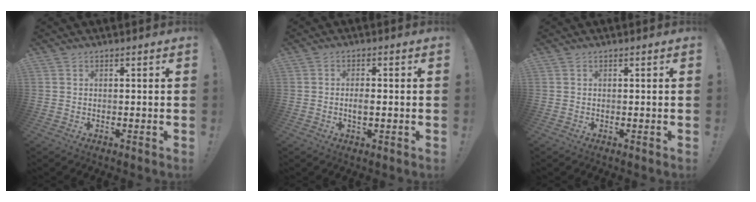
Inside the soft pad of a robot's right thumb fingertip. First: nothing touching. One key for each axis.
{"total": 2.8, "fx": -0.7, "fy": 1.0, "fz": 2.5, "tx": -0.038, "ty": 0.000, "tz": -0.013}
{"total": 0.0}